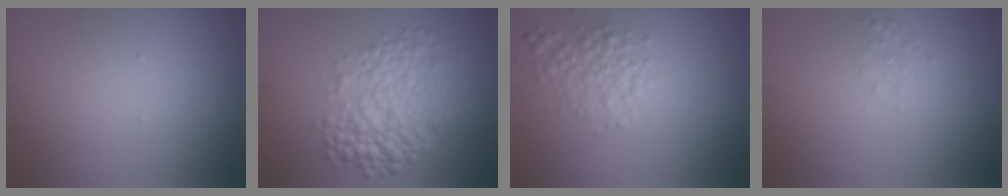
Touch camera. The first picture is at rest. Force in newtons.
{"total": 6.2, "press": 6.2, "slide": 0.0}
{"total": 2.8, "press": 2.8, "slide": 0.1}
{"total": 0.8, "press": 0.8, "slide": 0.1}